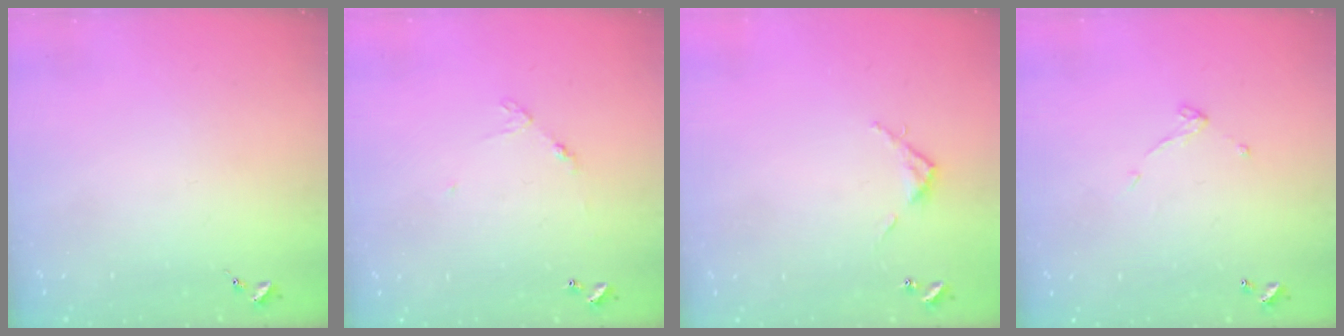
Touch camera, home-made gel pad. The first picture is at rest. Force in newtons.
{"total": 4.6, "press": 4.6, "slide": 0.3}
{"total": 3.9, "press": 3.9, "slide": 0.3}
{"total": 4.4, "press": 4.4, "slide": 0.2}